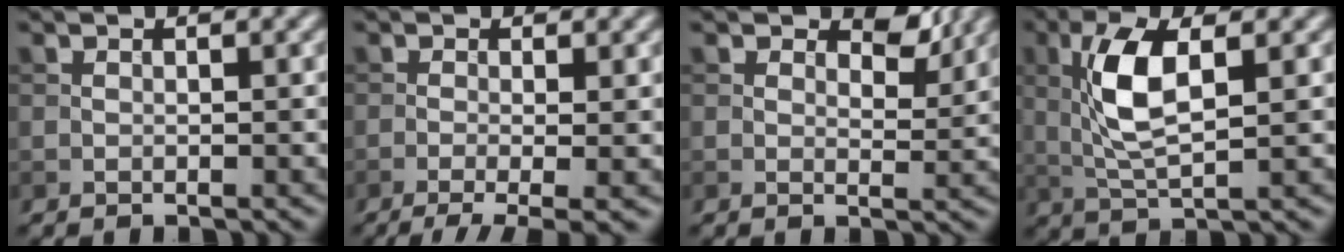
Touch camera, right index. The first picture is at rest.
{"total": 5.1, "force": [-2.3, 1.4, 4.3], "torque": [-0.070, -0.007, -0.039]}
{"total": 2.8, "force": [1.7, 1.4, 1.8], "torque": [-0.025, -0.007, 0.023]}
{"total": 6.0, "force": [1.1, 2.0, 5.5], "torque": [-0.117, 0.008, 0.022]}